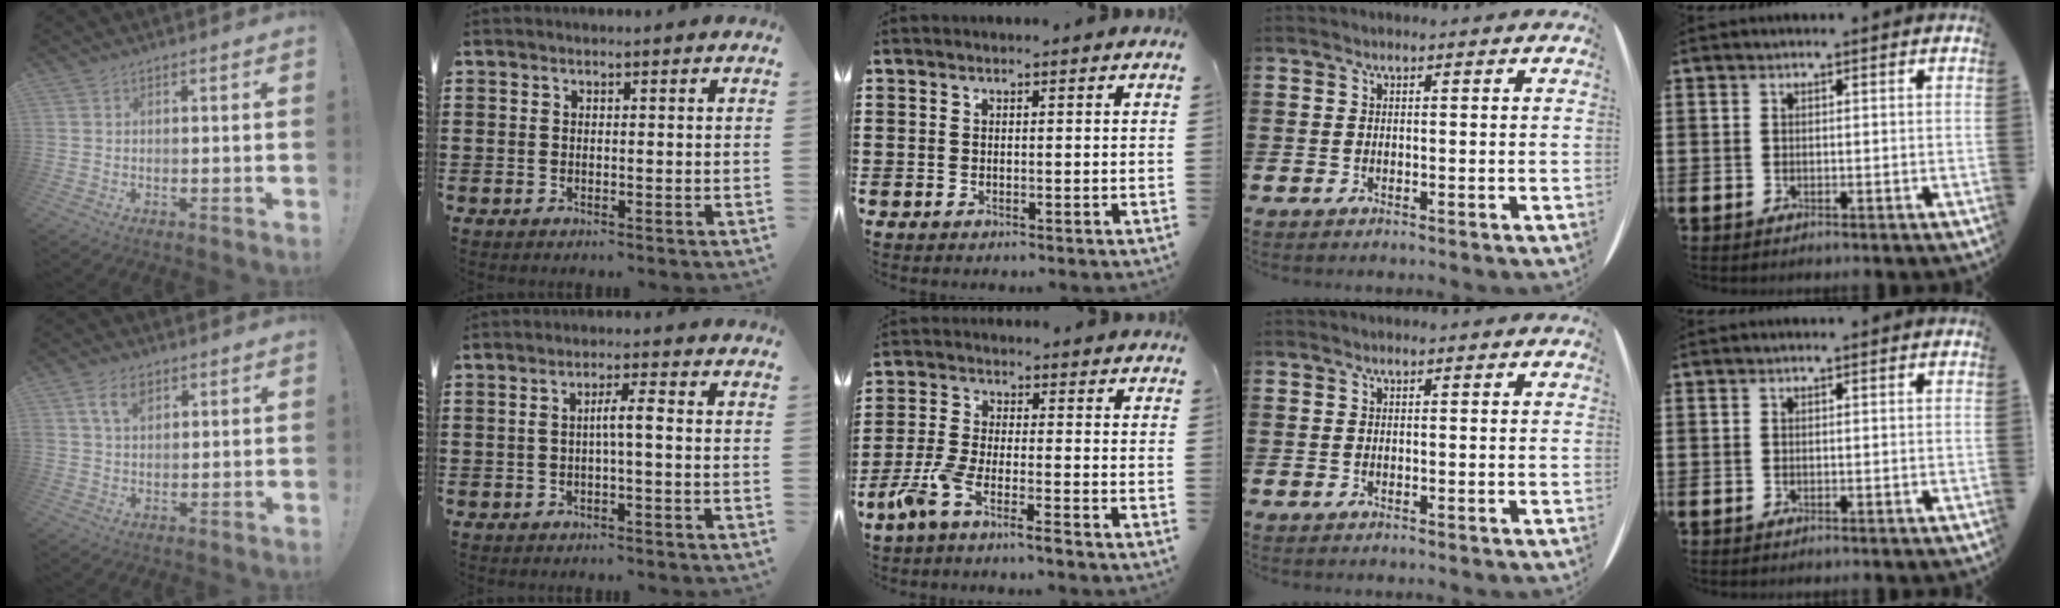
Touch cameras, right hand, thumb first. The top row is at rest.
{"thumb": {"total": 5.6, "force": [2.6, 3.2, 3.7], "torque": [-0.058, -0.002, 0.046]}, "index": {"total": 3.3, "force": [-0.3, 0.1, 3.3], "torque": [-0.062, 0.001, -0.010]}, "middle": {"total": 5.7, "force": [-4.4, 0.4, 3.6], "torque": [-0.102, -0.019, -0.089]}}